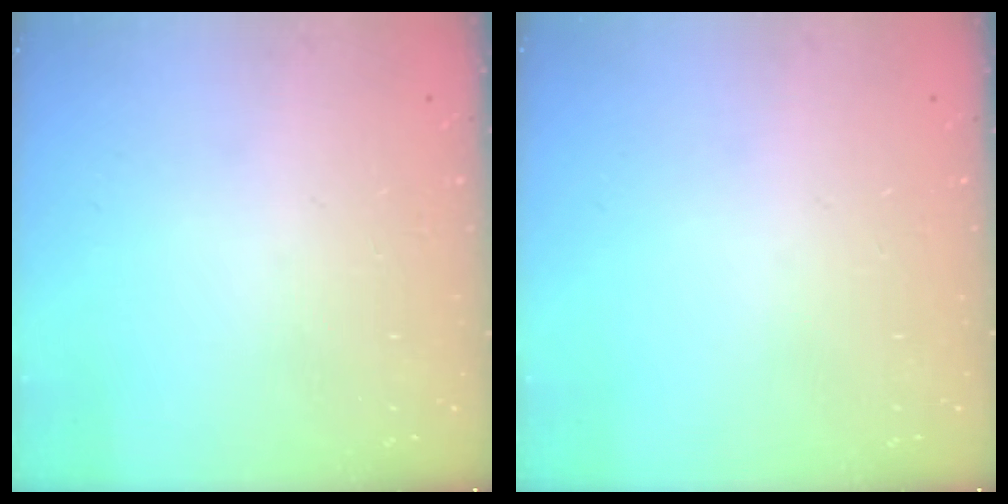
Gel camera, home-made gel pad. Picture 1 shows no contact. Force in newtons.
{"total": 0.0}